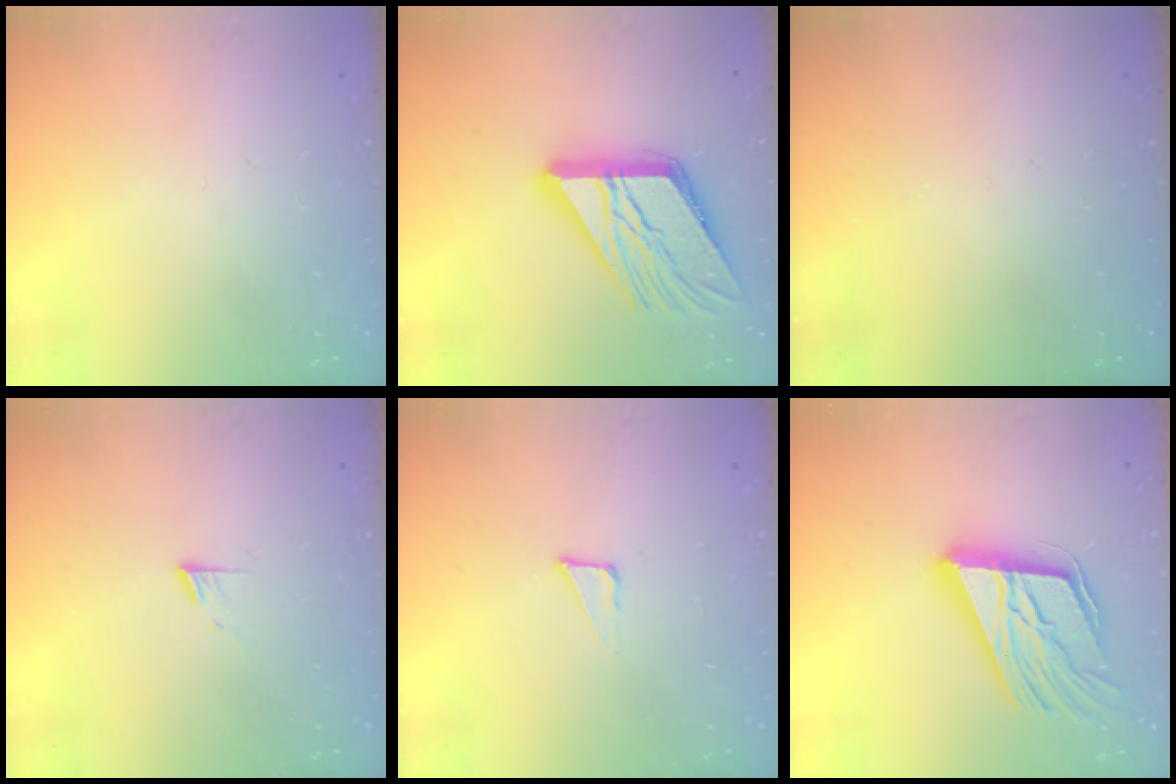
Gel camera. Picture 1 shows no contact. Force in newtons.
{"total": 19.0, "press": 18.9, "slide": 2.0}
{"total": 0.0}
{"total": 5.1, "press": 5.1, "slide": 0.6}
{"total": 3.1, "press": 3.0, "slide": 0.9}
{"total": 23.6, "press": 23.1, "slide": 4.9}